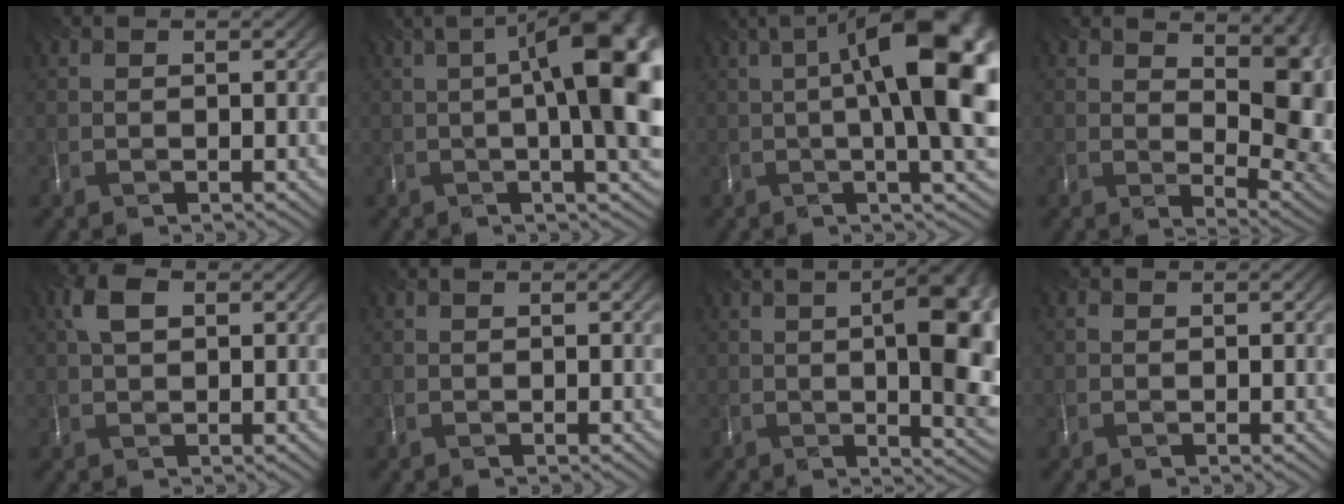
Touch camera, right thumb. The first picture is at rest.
{"total": 14.5, "force": [1.3, 4.4, 13.7], "torque": [-0.161, 0.008, 0.023]}
{"total": 16.0, "force": [1.8, 4.7, 15.1], "torque": [-0.201, 0.015, 0.037]}
{"total": 12.6, "force": [4.6, 6.1, 10.0], "torque": [-0.114, 0.003, 0.072]}
{"total": 2.9, "force": [1.0, 1.9, 1.9], "torque": [-0.050, -0.001, 0.019]}
{"total": 0.0}
{"total": 12.6, "force": [0.9, 4.7, 11.7], "torque": [-0.127, -0.001, 0.008]}
{"total": 0.5, "force": [-0.2, 0.0, -0.5], "torque": [0.004, -0.006, -0.004]}